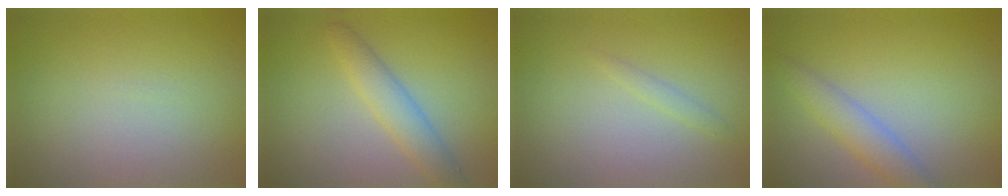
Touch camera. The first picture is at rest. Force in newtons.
{"total": 3.0, "press": 3.0, "slide": 0.3}
{"total": 0.8, "press": 0.8, "slide": 0.0}
{"total": 2.9, "press": 2.9, "slide": 0.1}